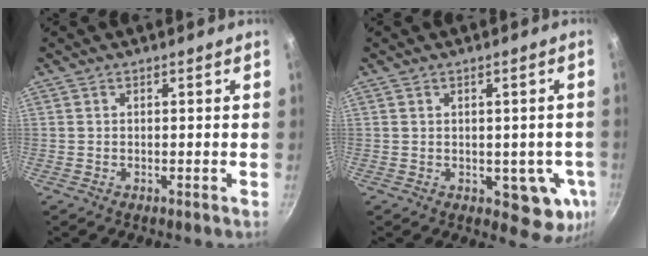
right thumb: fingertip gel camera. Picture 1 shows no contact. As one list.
[{"total": 8.1, "force": [-1.2, 4.9, 6.3], "torque": [-0.036, 0.000, -0.008]}]